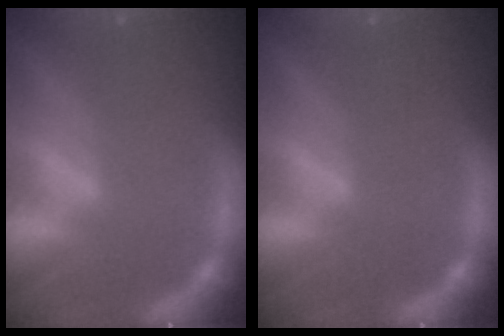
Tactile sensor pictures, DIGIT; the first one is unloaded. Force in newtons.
{"total": 0.0}